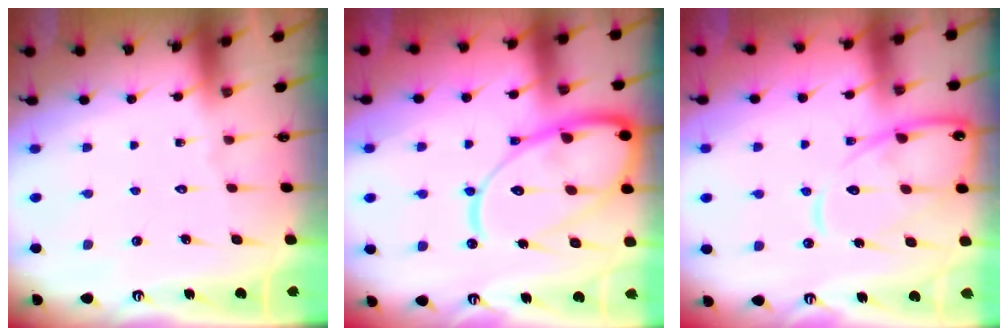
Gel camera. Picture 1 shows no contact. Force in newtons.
{"total": 19.7, "press": 19.6, "slide": 1.8}
{"total": 14.6, "press": 14.5, "slide": 1.5}